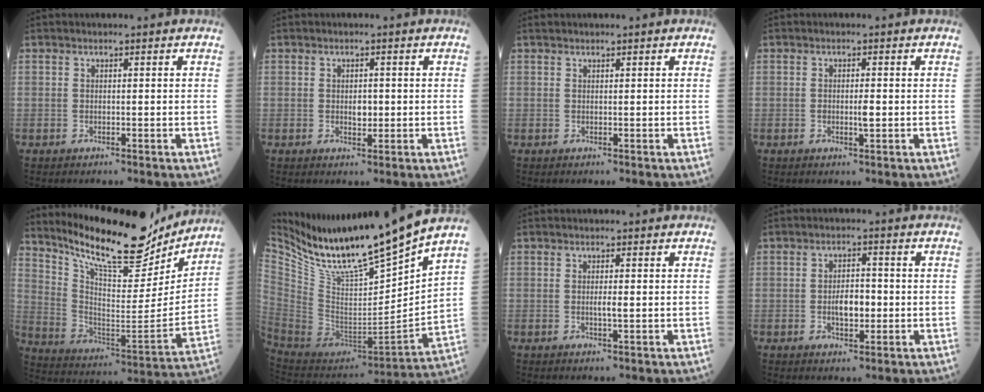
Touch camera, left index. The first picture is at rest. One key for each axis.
{"total": 1.7, "fx": 0.0, "fy": 1.0, "fz": 1.4, "tx": -0.023, "ty": -0.001, "tz": 0.002}
{"total": 0.6, "fx": 0.6, "fy": -0.1, "fz": 0.2, "tx": -0.009, "ty": 0.011, "tz": 0.017}
{"total": 1.6, "fx": -0.2, "fy": 0.3, "fz": 1.5, "tx": -0.029, "ty": -0.001, "tz": -0.002}
{"total": 21.1, "fx": 18.7, "fy": 4.7, "fz": 8.8, "tx": -0.158, "ty": -0.026, "tz": 0.295}
{"total": 20.4, "fx": 17.5, "fy": 0.1, "fz": 10.6, "tx": -0.189, "ty": -0.038, "tz": 0.319}
{"total": 1.2, "fx": 0.0, "fy": 0.0, "fz": 1.2, "tx": -0.024, "ty": -0.002, "tz": 0.001}
{"total": 4.0, "fx": -0.7, "fy": 1.9, "fz": 3.5, "tx": -0.061, "ty": 0.004, "tz": -0.011}